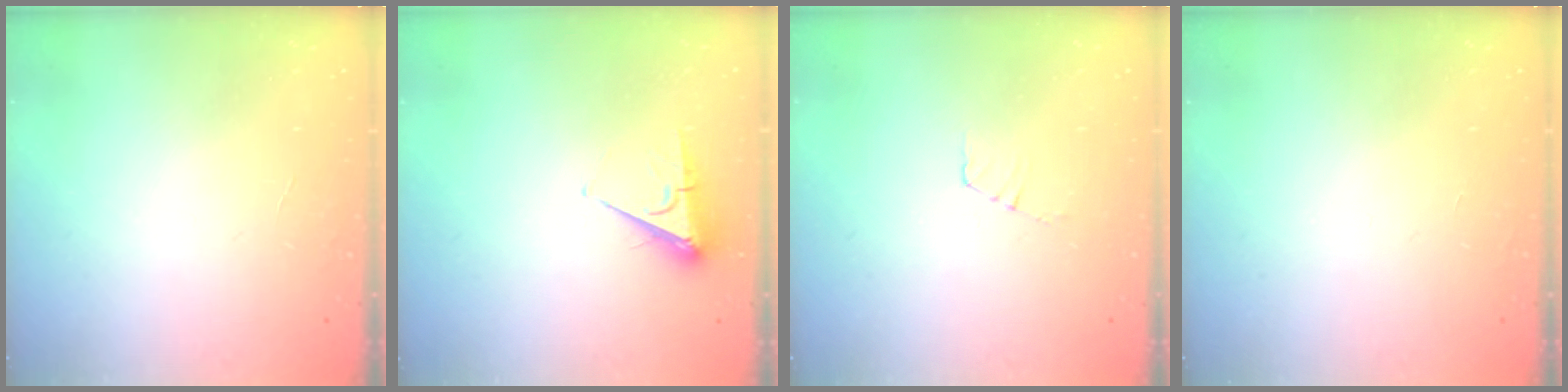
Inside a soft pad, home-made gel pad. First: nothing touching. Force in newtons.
{"total": 5.2, "press": 5.2, "slide": 0.5}
{"total": 3.2, "press": 3.2, "slide": 0.2}
{"total": 0.0}